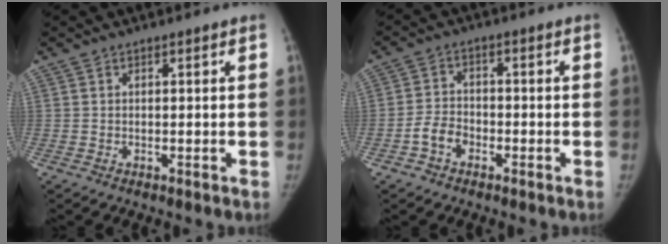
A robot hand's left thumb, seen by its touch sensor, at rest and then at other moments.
{"total": 4.6, "force": [-2.3, 3.3, 2.3], "torque": [-0.034, 0.021, -0.046]}